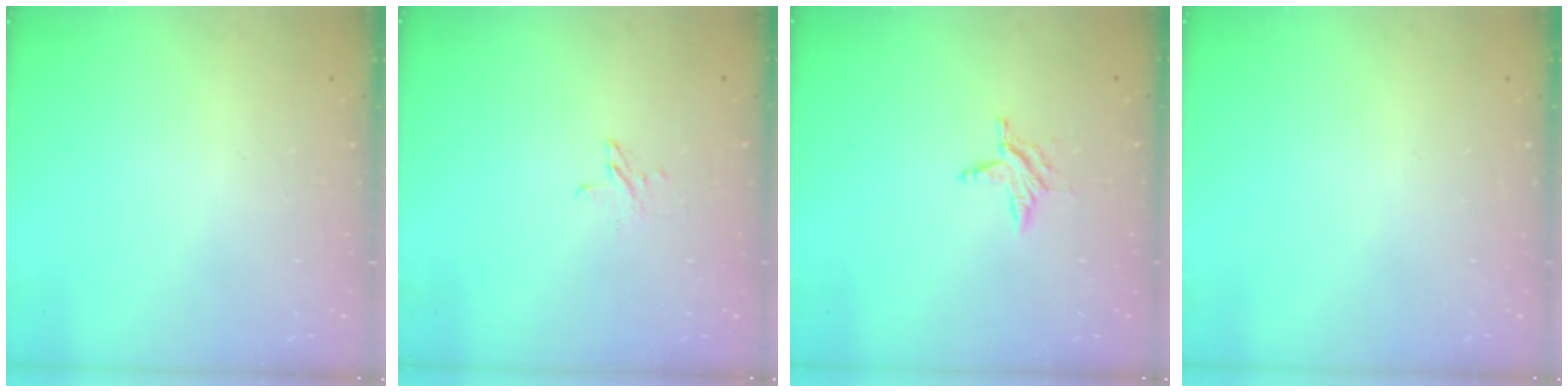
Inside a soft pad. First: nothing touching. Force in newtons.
{"total": 2.7, "press": 2.7, "slide": 0.2}
{"total": 4.4, "press": 4.4, "slide": 0.5}
{"total": 0.0}